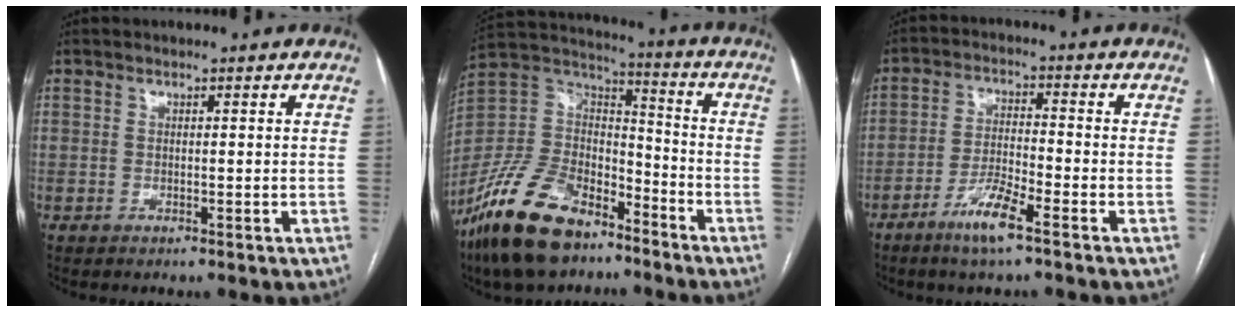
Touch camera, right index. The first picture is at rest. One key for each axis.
{"total": 19.1, "fx": -13.2, "fy": 8.4, "fz": 11.0, "tx": -0.240, "ty": 0.008, "tz": -0.248}
{"total": 6.8, "fx": -4.4, "fy": 0.5, "fz": 5.2, "tx": -0.104, "ty": -0.008, "tz": -0.086}